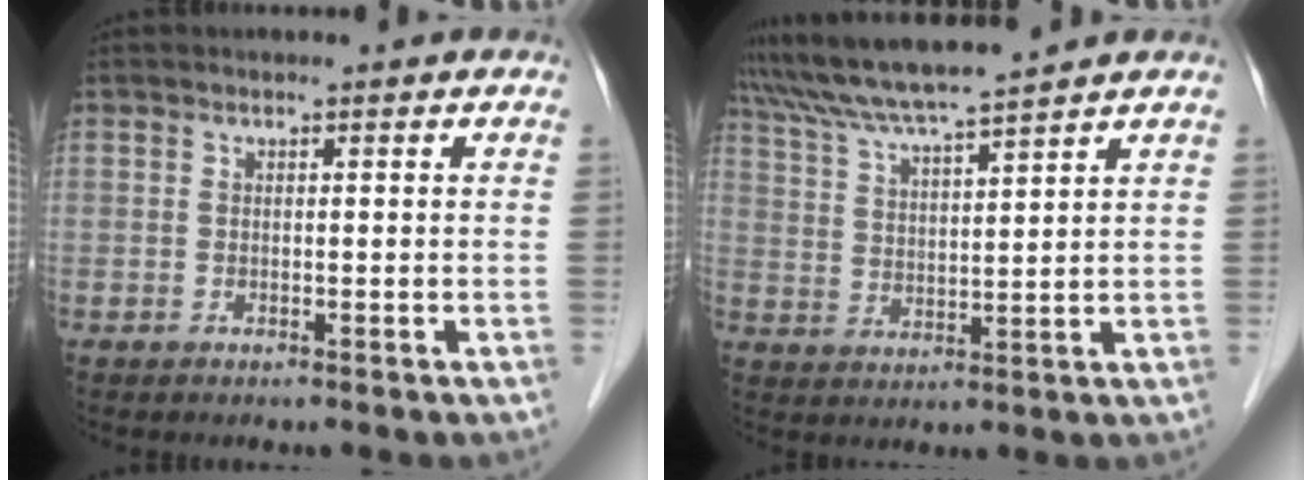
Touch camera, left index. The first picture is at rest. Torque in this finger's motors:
{"motor_torque": [1.01, -1.13, 0.19, 0.18]}